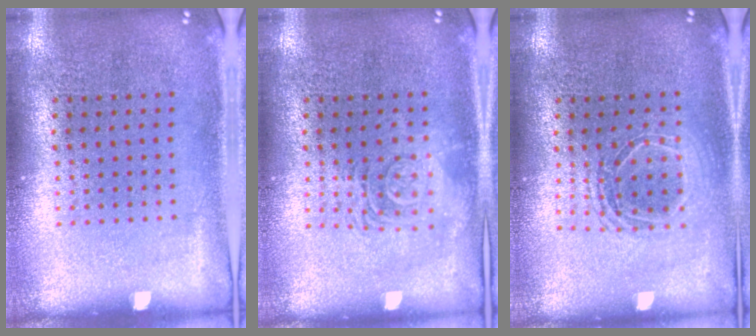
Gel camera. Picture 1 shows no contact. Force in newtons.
{"total": 3.0, "press": 2.9, "slide": 0.4}
{"total": 1.6, "press": 1.3, "slide": 0.8}